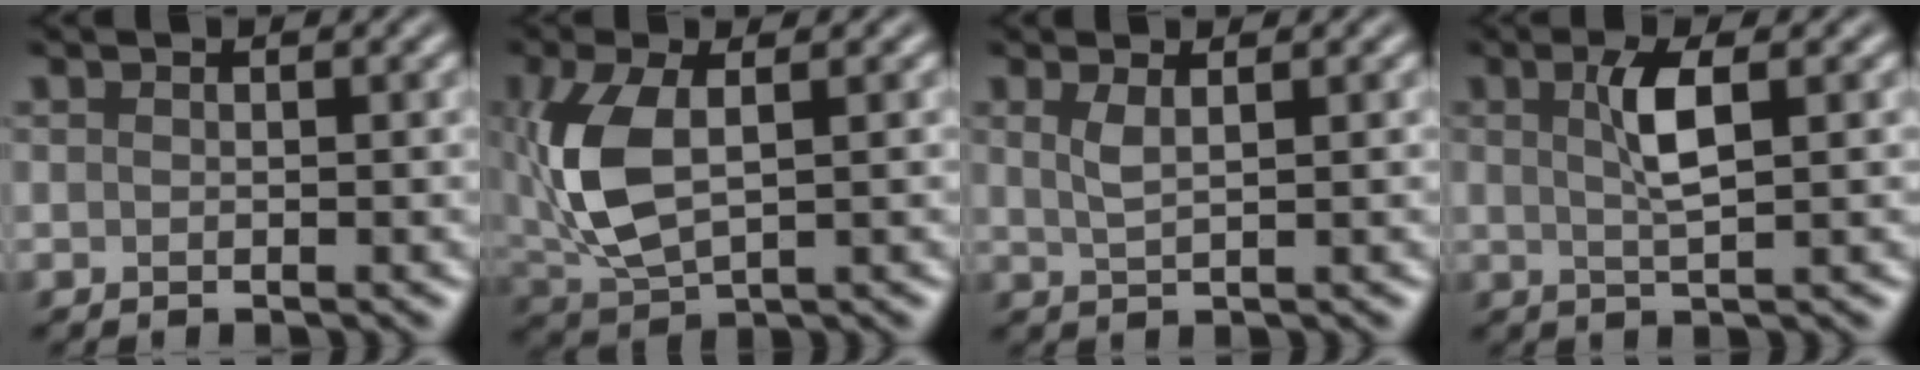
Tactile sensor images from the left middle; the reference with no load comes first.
{"total": 6.7, "force": [0.7, 3.3, 5.7], "torque": [-0.146, 0.003, 0.018]}
{"total": 1.9, "force": [0.9, 0.6, 1.6], "torque": [-0.030, -0.001, 0.017]}
{"total": 3.3, "force": [1.0, 0.8, 3.1], "torque": [-0.061, 0.004, 0.016]}